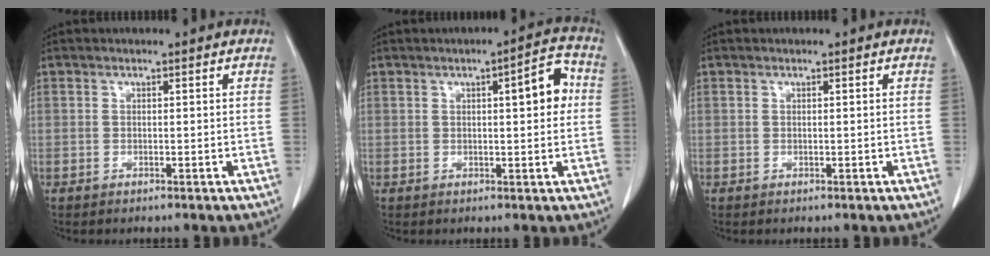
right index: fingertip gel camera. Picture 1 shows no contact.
{"total": 5.5, "force": [0.9, 1.3, 5.2], "torque": [-0.070, 0.015, 0.009]}
{"total": 0.0}